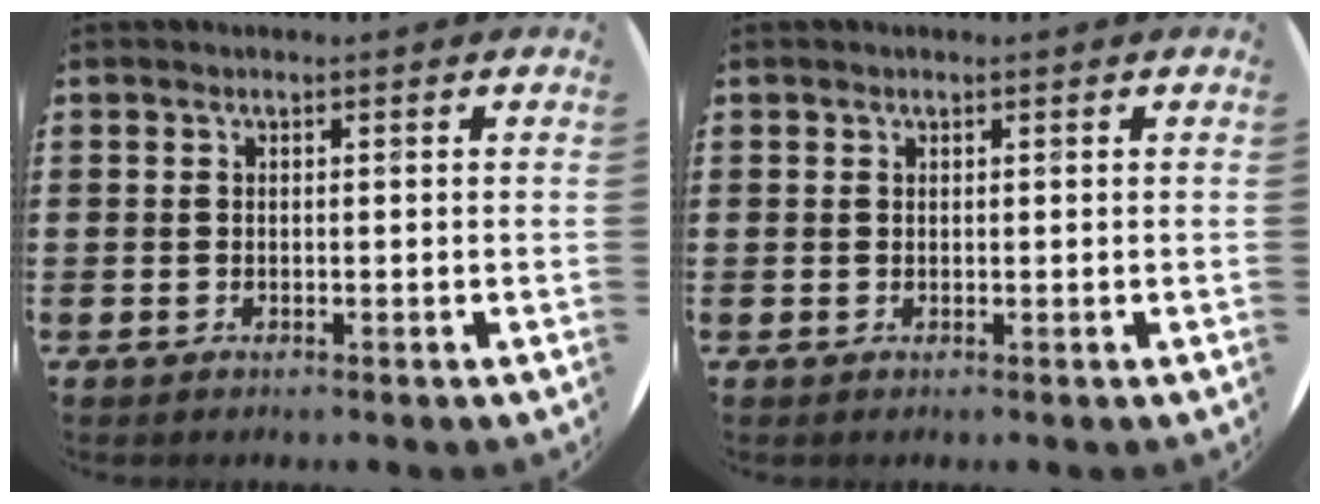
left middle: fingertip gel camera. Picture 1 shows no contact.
{"total": 0.0}